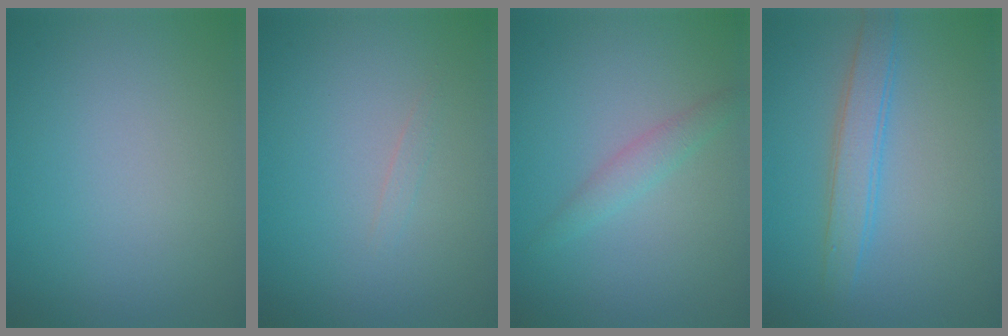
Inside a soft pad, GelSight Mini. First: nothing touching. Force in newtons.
{"total": 0.5, "press": 0.5, "slide": 0.1}
{"total": 1.5, "press": 1.5, "slide": 0.0}
{"total": 2.7, "press": 2.7, "slide": 0.1}